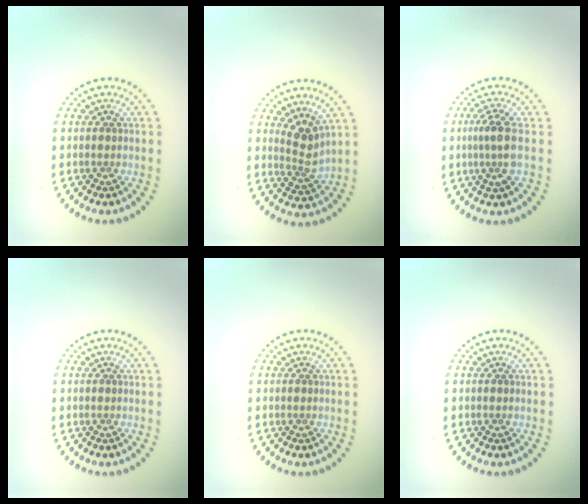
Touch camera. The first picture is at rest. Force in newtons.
{"total": 2.6, "press": 2.0, "slide": 1.7}
{"total": 3.0, "press": 2.6, "slide": 1.5}
{"total": 0.0}
{"total": 0.0}
{"total": 0.0}